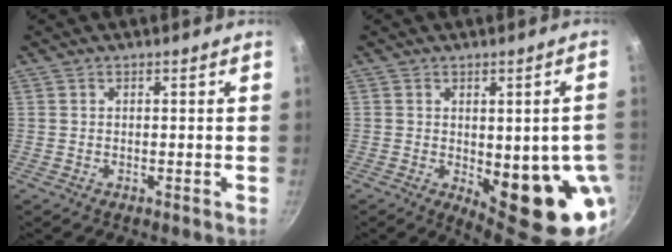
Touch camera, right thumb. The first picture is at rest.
{"total": 15.6, "force": [-3.1, 5.8, 14.1], "torque": [-0.139, -0.013, -0.025]}